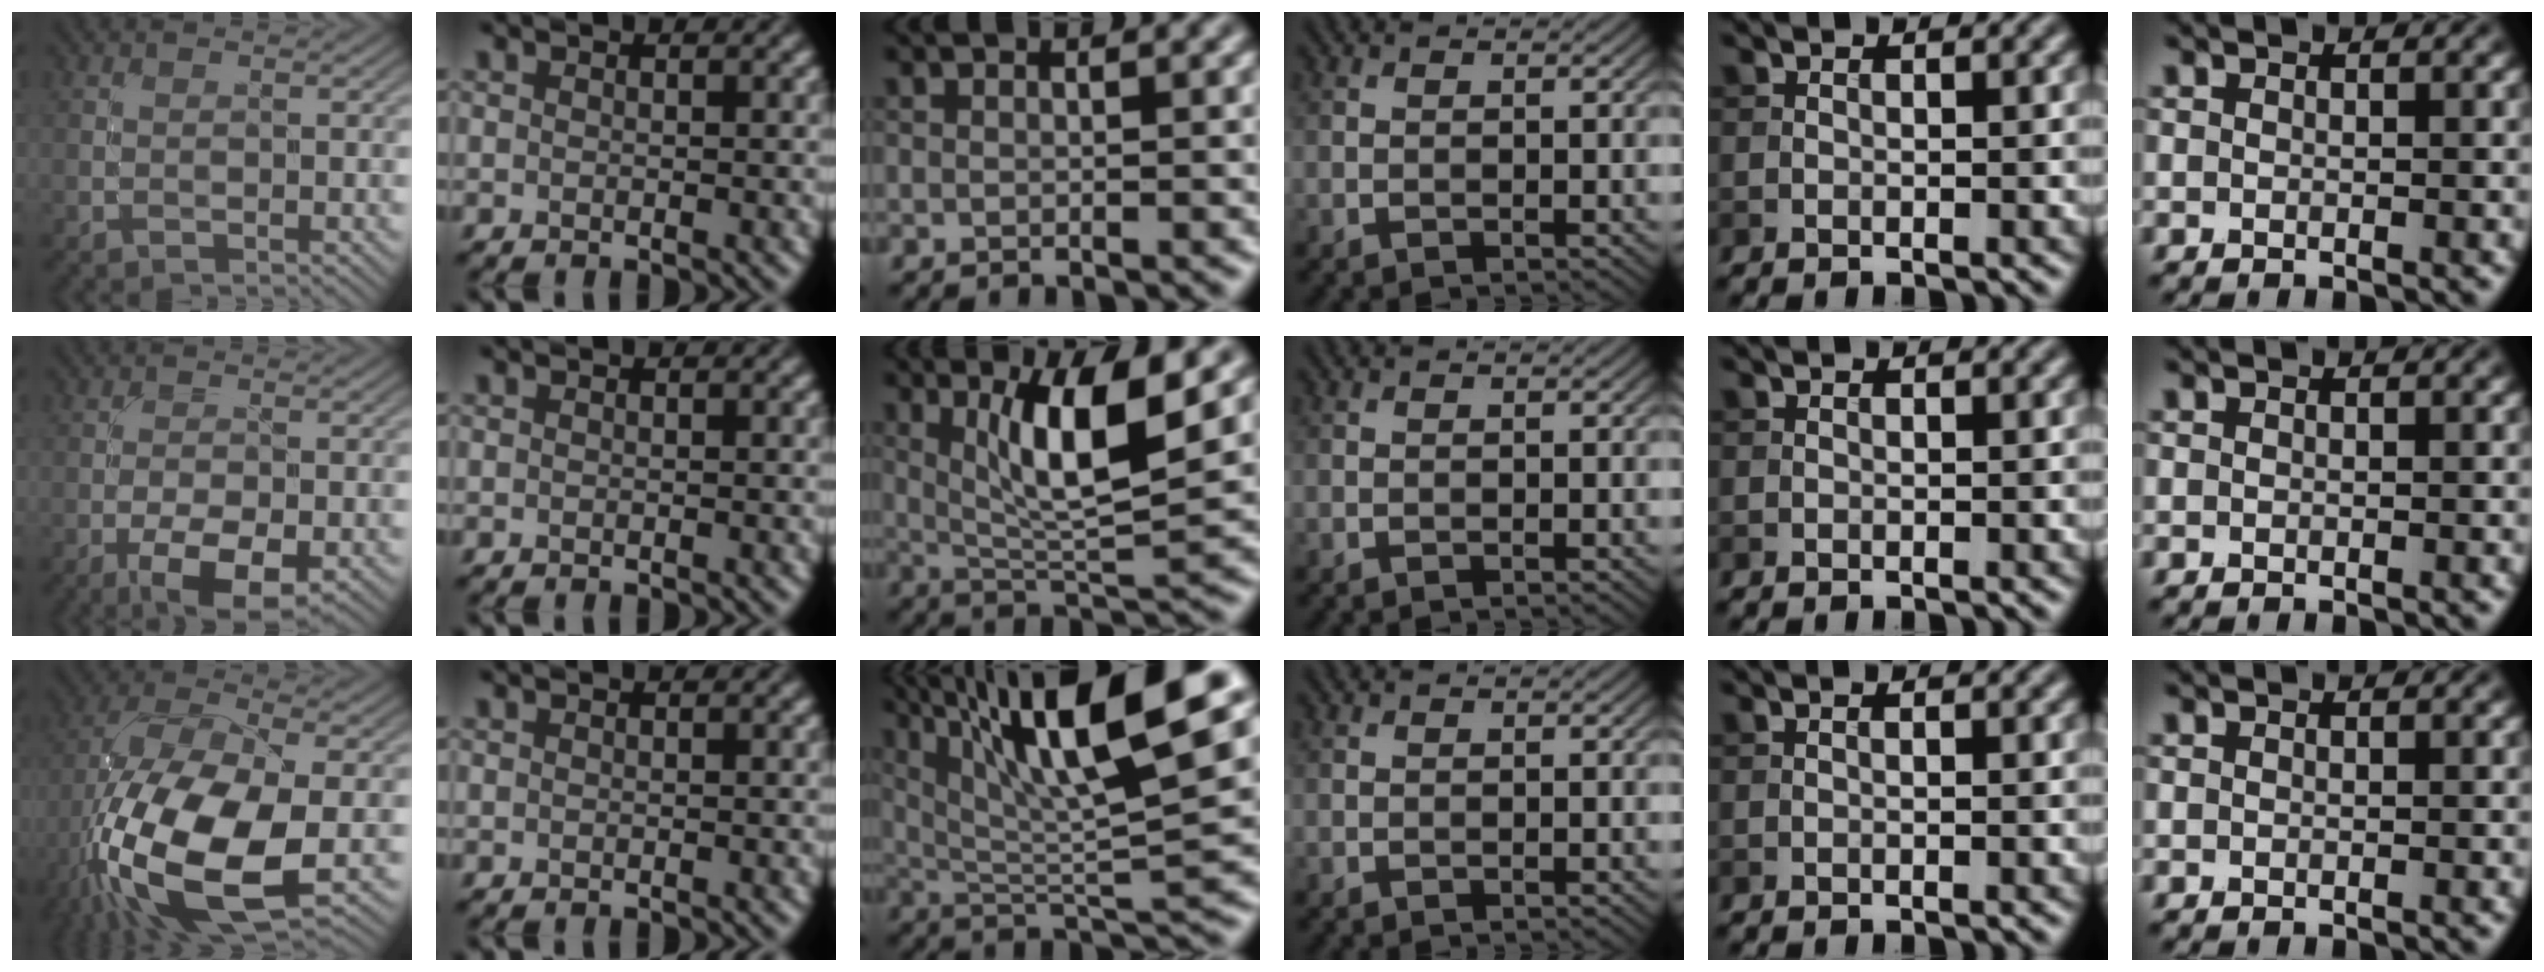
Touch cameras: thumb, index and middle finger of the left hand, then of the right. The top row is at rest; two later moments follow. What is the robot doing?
{"motion": "unscrew", "object": "medicine bottle"}